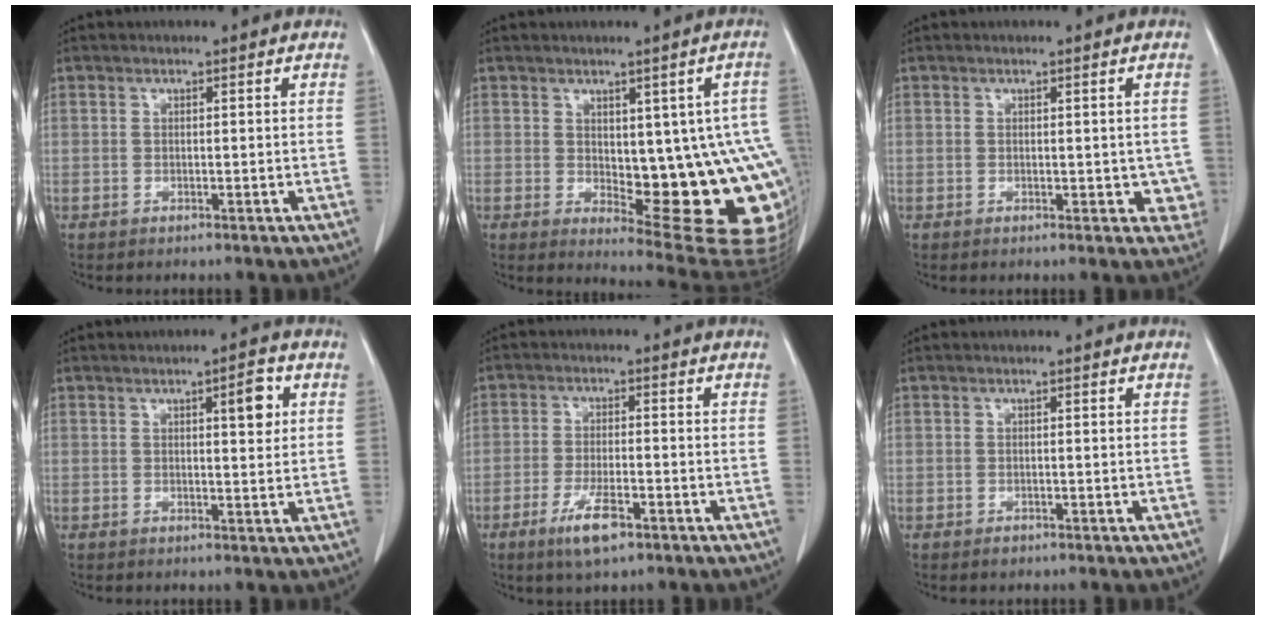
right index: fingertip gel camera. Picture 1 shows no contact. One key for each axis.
{"total": 16.1, "fx": -1.2, "fy": 5.8, "fz": 15.0, "tx": -0.125, "ty": 0.009, "tz": 0.006}
{"total": 3.1, "fx": 0.1, "fy": 2.1, "fz": 2.2, "tx": -0.001, "ty": -0.002, "tz": 0.003}
{"total": 4.0, "fx": 1.4, "fy": 0.9, "fz": 3.7, "tx": -0.052, "ty": 0.002, "tz": 0.020}
{"total": 6.1, "fx": -3.5, "fy": 1.5, "fz": 4.8, "tx": -0.093, "ty": -0.007, "tz": -0.058}
{"total": 0.8, "fx": -0.5, "fy": 0.5, "fz": 0.3, "tx": -0.004, "ty": 0.001, "tz": -0.006}